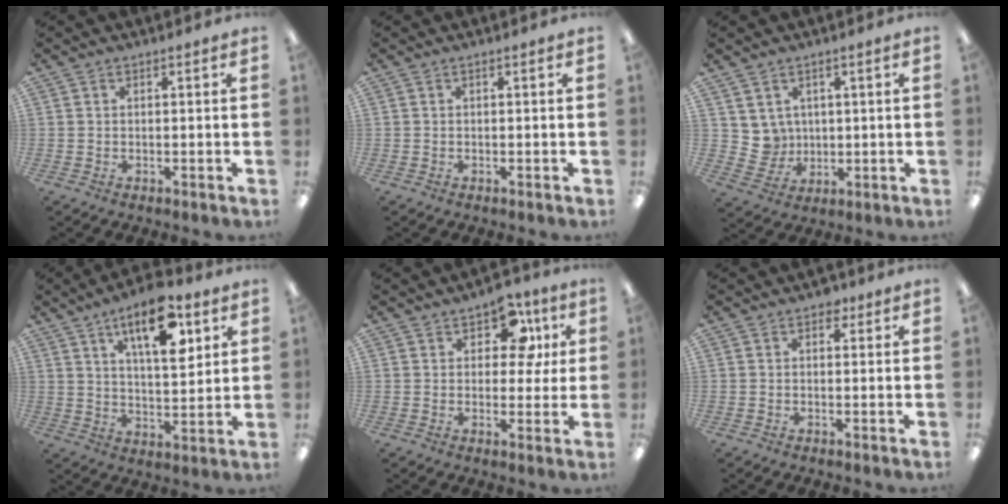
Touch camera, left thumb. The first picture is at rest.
{"total": 0.0}
{"total": 5.4, "force": [2.8, 4.6, 0.0], "torque": [-0.016, -0.010, 0.057]}
{"total": 14.4, "force": [7.8, 6.1, 10.4], "torque": [-0.147, -0.031, 0.128]}
{"total": 10.6, "force": [5.0, 6.8, 6.4], "torque": [-0.087, -0.009, 0.086]}
{"total": 2.2, "force": [1.2, 1.5, 1.0], "torque": [-0.005, -0.002, 0.019]}